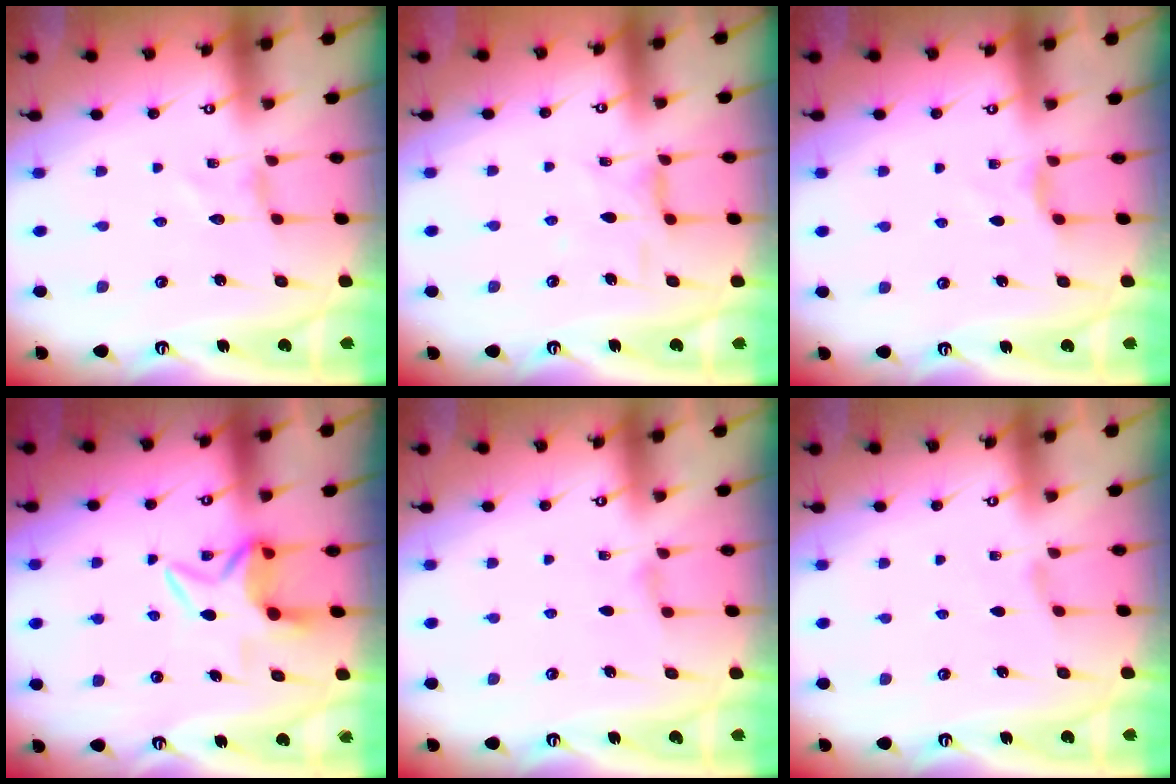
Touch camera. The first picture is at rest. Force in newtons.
{"total": 3.9, "press": 3.9, "slide": 0.4}
{"total": 3.3, "press": 3.3, "slide": 0.6}
{"total": 6.8, "press": 6.8, "slide": 1.0}
{"total": 2.0, "press": 2.0, "slide": 0.4}
{"total": 2.0, "press": 2.0, "slide": 0.5}